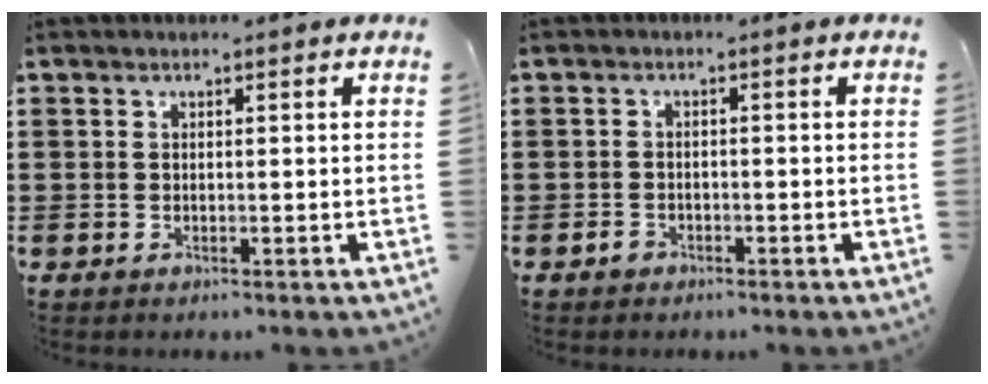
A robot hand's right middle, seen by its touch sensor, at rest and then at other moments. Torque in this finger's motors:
{"motor_torque": [1.07, -0.15, 0.15, 0.00]}